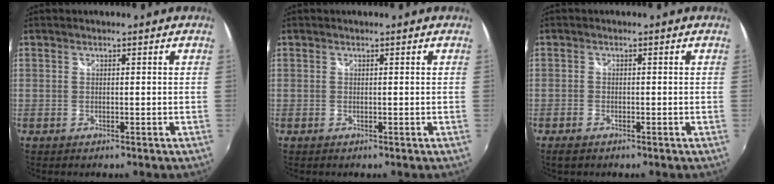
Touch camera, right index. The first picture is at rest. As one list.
[{"total": 0.0}, {"total": 2.1, "force": [-1.6, 1.0, 1.0], "torque": [-0.027, -0.007, -0.031]}]